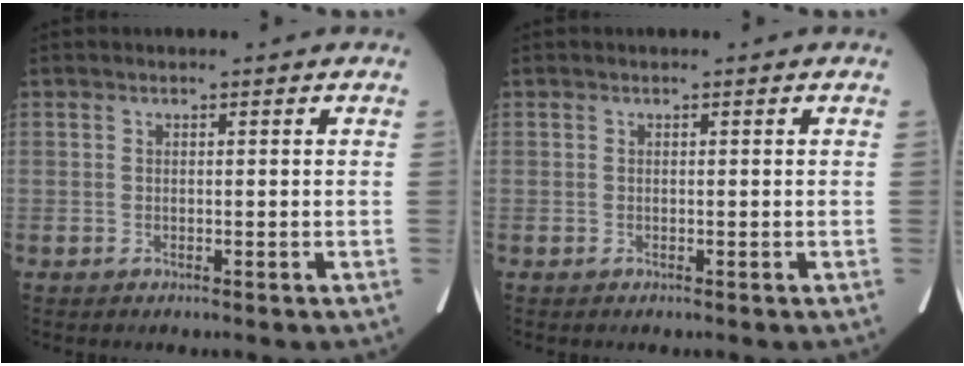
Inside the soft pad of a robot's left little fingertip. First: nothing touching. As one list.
[{"total": 0.0}]